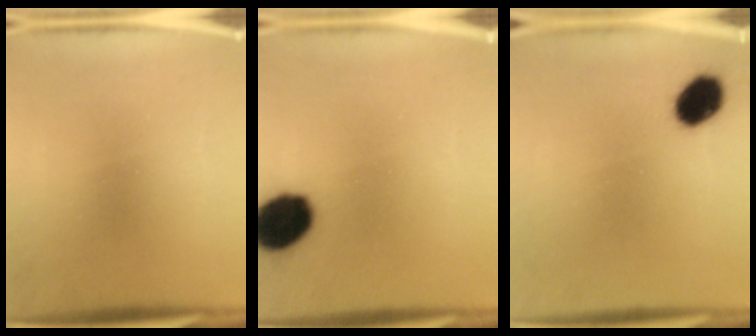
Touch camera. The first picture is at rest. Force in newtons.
{"total": 13.4}
{"total": 7.5}